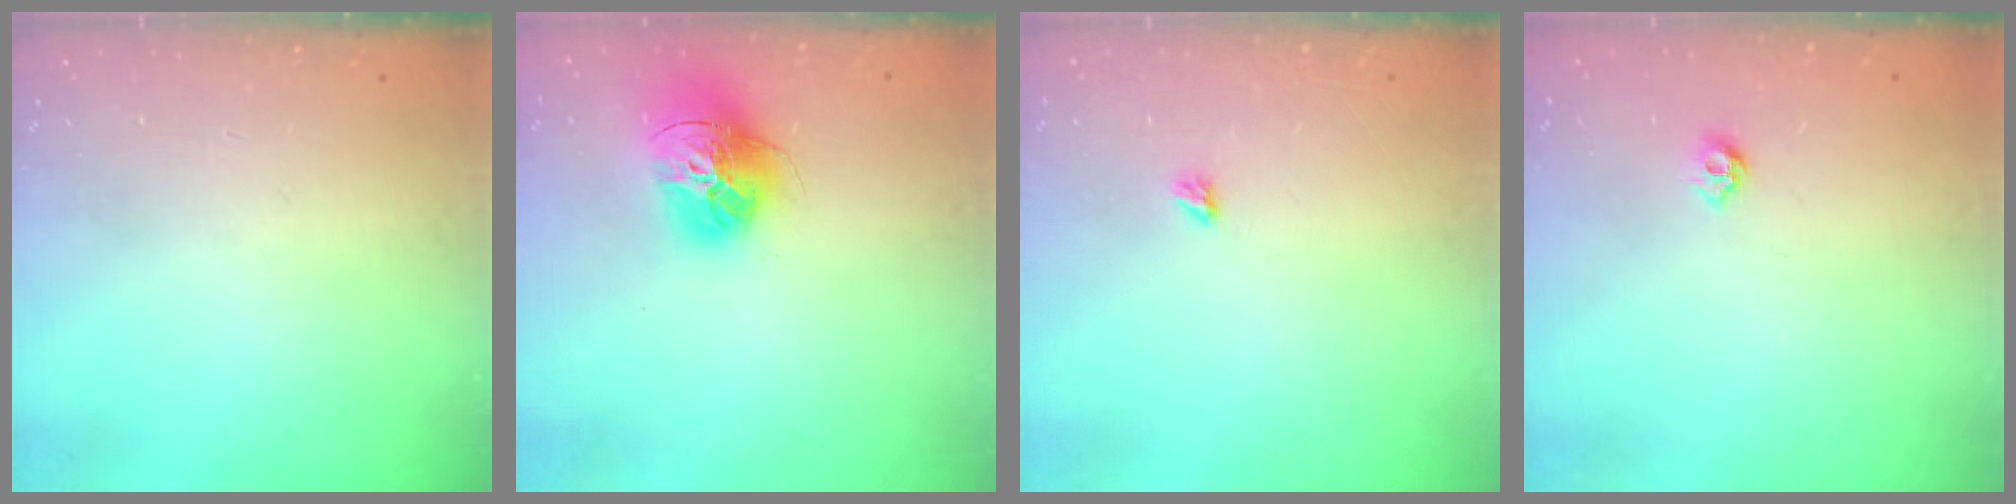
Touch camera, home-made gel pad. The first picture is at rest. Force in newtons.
{"total": 15.9, "press": 15.8, "slide": 1.4}
{"total": 2.9, "press": 2.9, "slide": 0.5}
{"total": 5.0, "press": 4.9, "slide": 0.8}